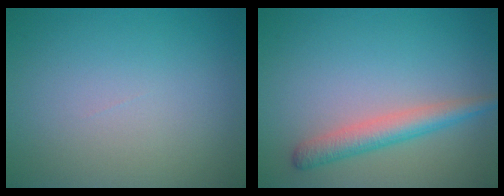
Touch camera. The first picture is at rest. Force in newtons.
{"total": 3.1, "press": 3.1, "slide": 0.2}